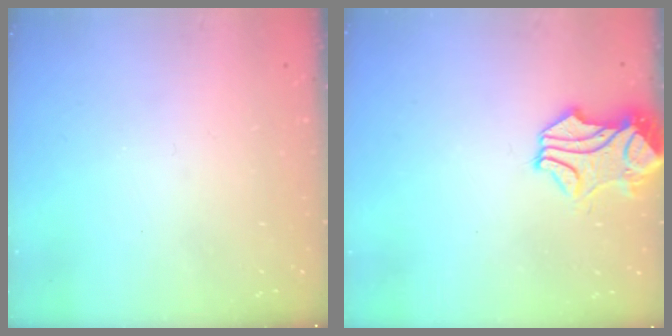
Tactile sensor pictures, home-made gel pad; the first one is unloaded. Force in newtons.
{"total": 1.5, "press": 1.0, "slide": 1.2}